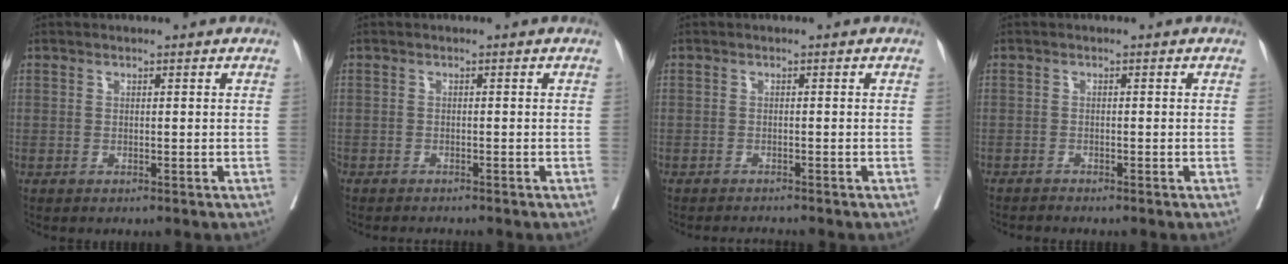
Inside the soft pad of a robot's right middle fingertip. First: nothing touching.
{"total": 3.0, "force": [-2.8, 0.1, 1.0], "torque": [-0.011, -0.006, -0.042]}
{"total": 1.9, "force": [-1.8, -0.7, 0.2], "torque": [-0.001, -0.007, -0.028]}
{"total": 1.0, "force": [-0.9, -0.3, -0.1], "torque": [0.002, -0.003, -0.018]}